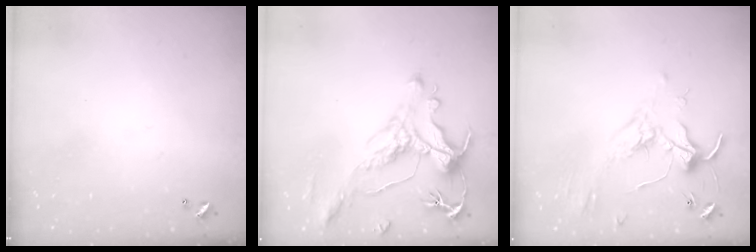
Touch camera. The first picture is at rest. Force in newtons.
{"total": 1.2, "press": 0.2, "slide": 1.2}
{"total": 1.7, "press": 1.6, "slide": 0.5}